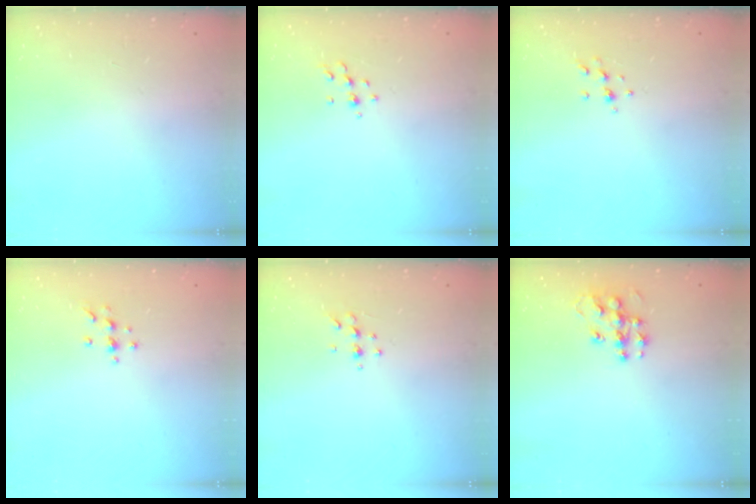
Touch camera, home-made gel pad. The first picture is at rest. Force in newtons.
{"total": 5.7, "press": 5.6, "slide": 1.0}
{"total": 5.5, "press": 5.3, "slide": 1.5}
{"total": 4.7, "press": 4.7, "slide": 0.6}
{"total": 5.1, "press": 4.9, "slide": 1.4}
{"total": 10.6, "press": 10.6, "slide": 0.6}